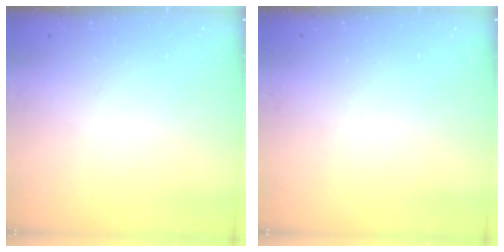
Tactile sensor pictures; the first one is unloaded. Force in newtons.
{"total": 0.0}